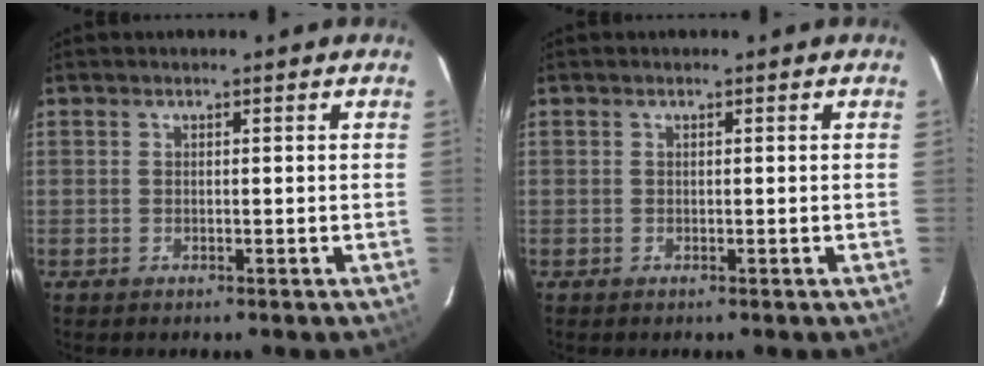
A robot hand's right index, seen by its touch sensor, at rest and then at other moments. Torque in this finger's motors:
{"motor_torque": [-0.53, 0.24, 0.10, 0.01]}